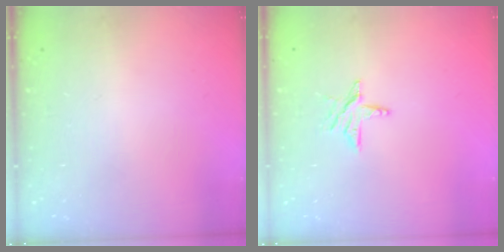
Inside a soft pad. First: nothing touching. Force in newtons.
{"total": 5.5, "press": 5.5, "slide": 0.5}